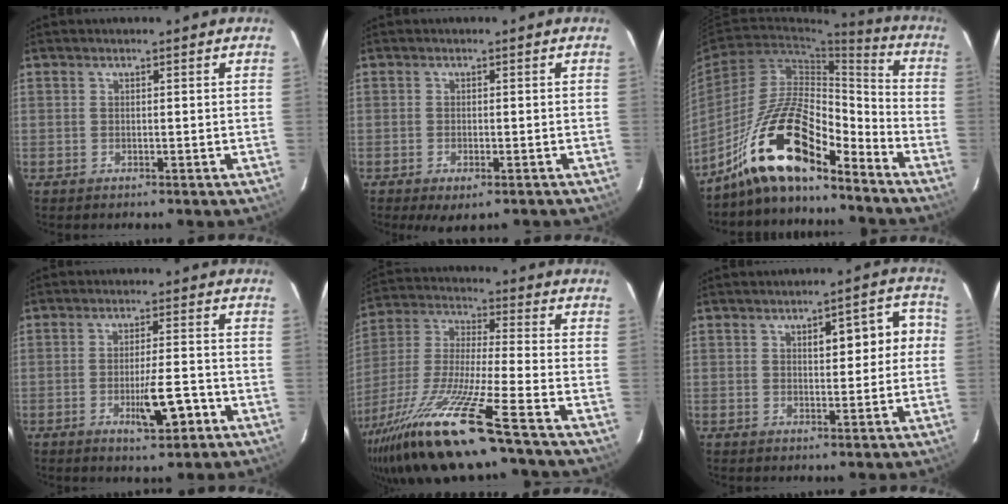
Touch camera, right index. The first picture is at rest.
{"total": 3.7, "force": [-2.5, 1.2, 2.5], "torque": [-0.034, -0.006, -0.032]}
{"total": 14.8, "force": [-11.0, 3.8, 9.1], "torque": [-0.169, 0.024, -0.199]}
{"total": 6.2, "force": [-2.6, 0.9, 5.5], "torque": [-0.092, -0.005, -0.037]}
{"total": 20.3, "force": [-13.6, 0.0, 15.0], "torque": [-0.321, -0.051, -0.257]}
{"total": 7.1, "force": [1.4, 2.6, 6.4], "torque": [-0.075, 0.031, 0.018]}